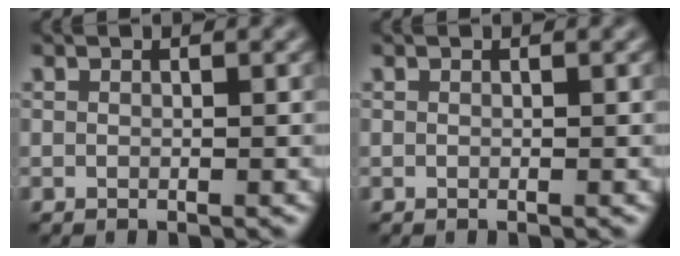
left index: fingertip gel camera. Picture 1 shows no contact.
{"total": 0.0}